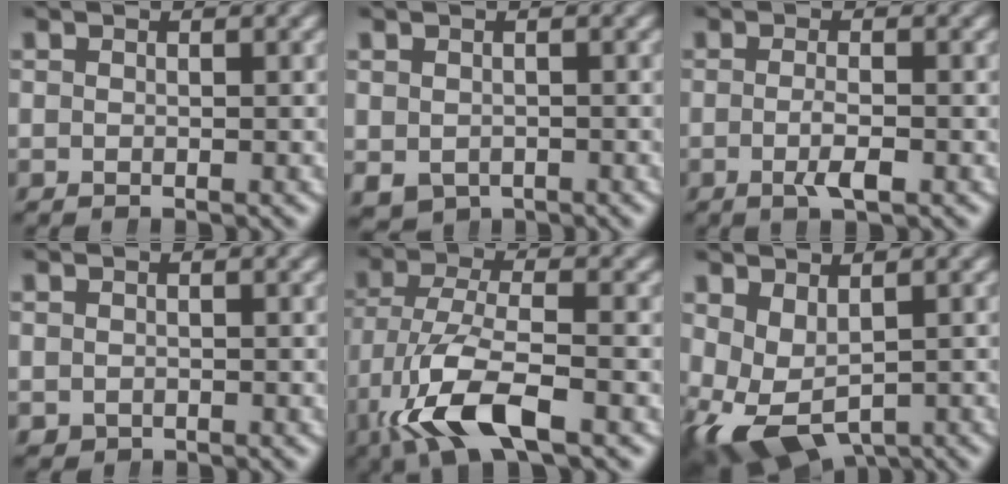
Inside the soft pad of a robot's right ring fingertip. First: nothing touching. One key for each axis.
{"total": 2.6, "fx": -1.1, "fy": 2.1, "fz": 0.8, "tx": -0.021, "ty": -0.026, "tz": 0.001}
{"total": 2.4, "fx": -1.2, "fy": 0.6, "fz": 1.9, "tx": -0.046, "ty": -0.011, "tz": -0.018}
{"total": 1.3, "fx": -0.3, "fy": 1.2, "fz": 0.2, "tx": -0.017, "ty": -0.019, "tz": 0.008}
{"total": 7.7, "fx": -2.1, "fy": 4.2, "fz": 6.1, "tx": -0.139, "ty": -0.033, "tz": -0.017}
{"total": 9.4, "fx": -4.1, "fy": 7.1, "fz": 4.6, "tx": -0.135, "ty": -0.066, "tz": -0.038}